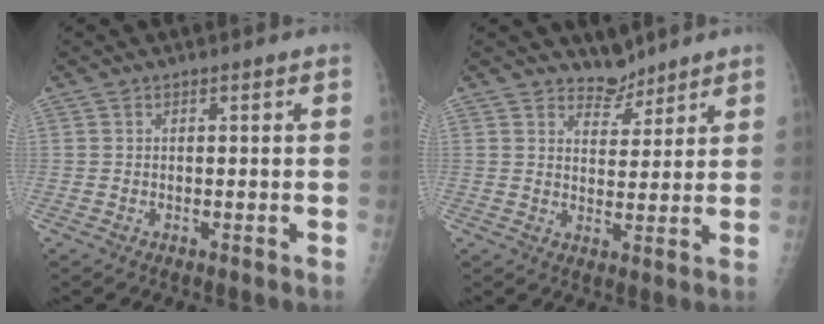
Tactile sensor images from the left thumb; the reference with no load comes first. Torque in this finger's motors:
{"motor_torque": [-0.09, -0.05, -0.29, -0.26, -0.06]}